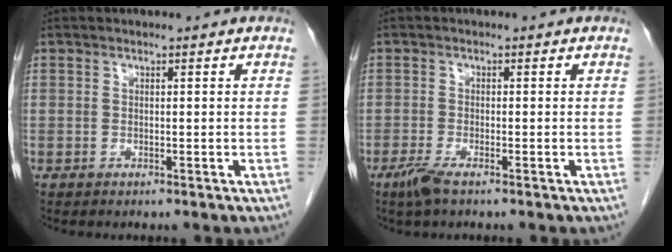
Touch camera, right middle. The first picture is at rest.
{"total": 2.7, "force": [-1.9, 0.4, 1.9], "torque": [-0.046, -0.006, -0.039]}